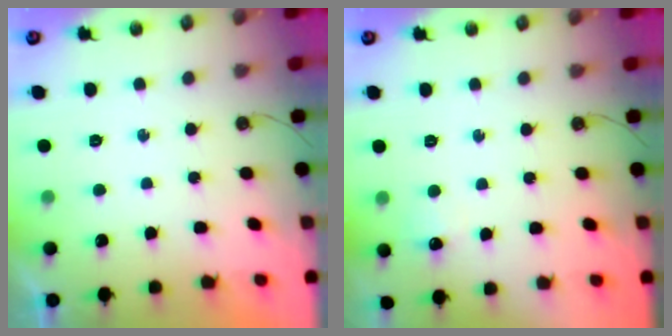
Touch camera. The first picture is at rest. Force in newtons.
{"total": 5.7, "press": 5.6, "slide": 0.8}